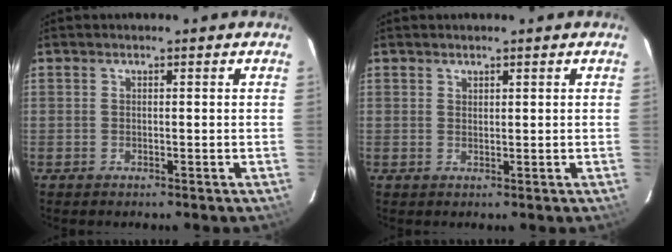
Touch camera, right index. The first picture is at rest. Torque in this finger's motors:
{"motor_torque": [-0.37, 0.13, -0.02, 0.00]}